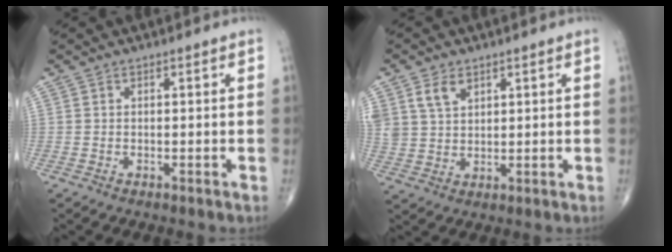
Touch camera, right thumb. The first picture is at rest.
{"total": 6.1, "force": [3.2, 4.1, 3.2], "torque": [-0.052, -0.011, 0.071]}